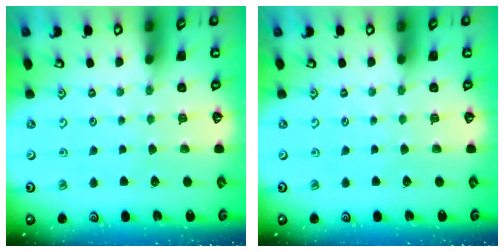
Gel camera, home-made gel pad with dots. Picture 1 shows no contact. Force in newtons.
{"total": 0.0}